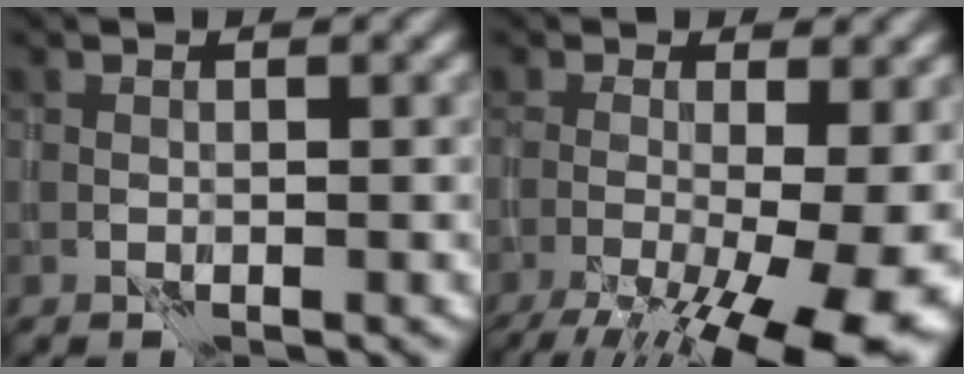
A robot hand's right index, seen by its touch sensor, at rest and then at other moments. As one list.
[{"total": 14.0, "force": [-5.2, 4.5, 12.2], "torque": [-0.167, -0.018, -0.069]}]